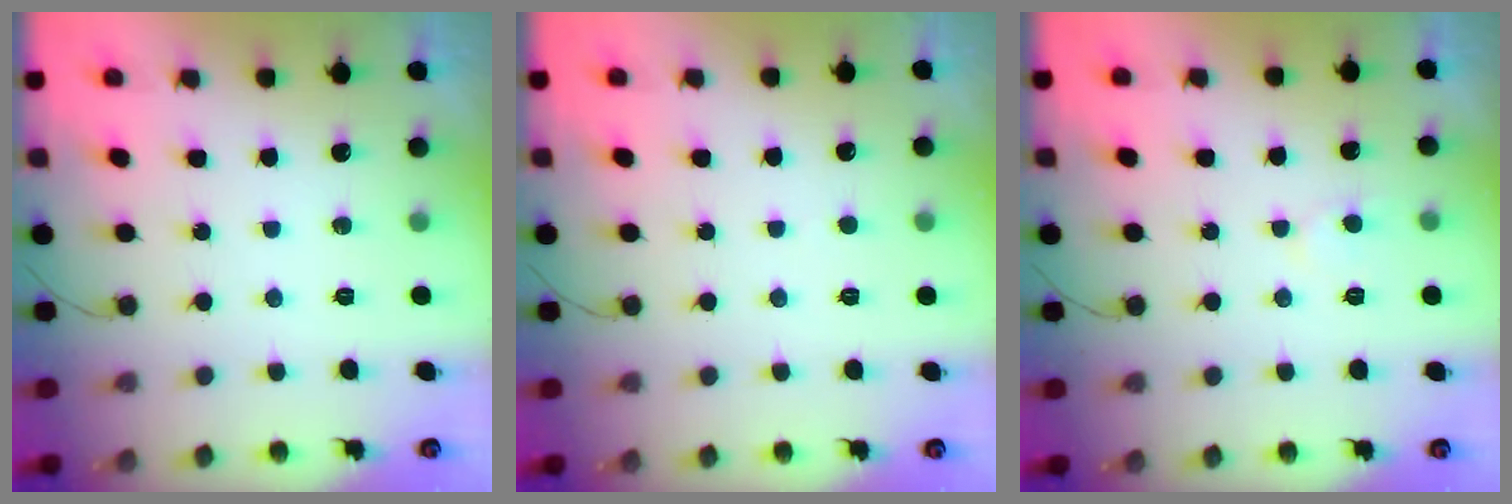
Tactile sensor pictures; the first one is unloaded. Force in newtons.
{"total": 2.5, "press": 2.4, "slide": 0.3}
{"total": 3.6, "press": 3.6, "slide": 0.2}